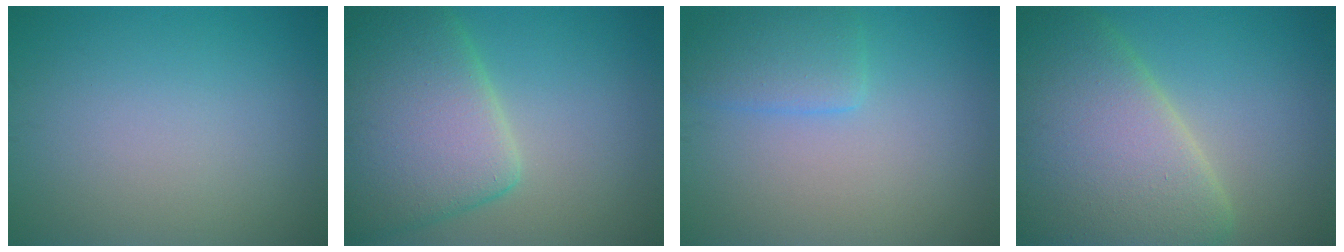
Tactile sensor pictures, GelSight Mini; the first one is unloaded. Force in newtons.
{"total": 9.5, "press": 9.4, "slide": 0.5}
{"total": 2.9, "press": 2.9, "slide": 0.1}
{"total": 11.1, "press": 11.1, "slide": 0.6}